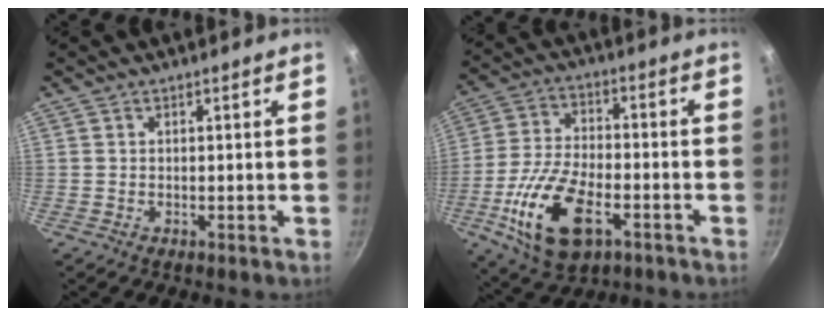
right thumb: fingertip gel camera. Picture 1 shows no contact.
{"total": 16.4, "force": [-6.2, 8.3, 12.8], "torque": [-0.245, 0.017, -0.113]}